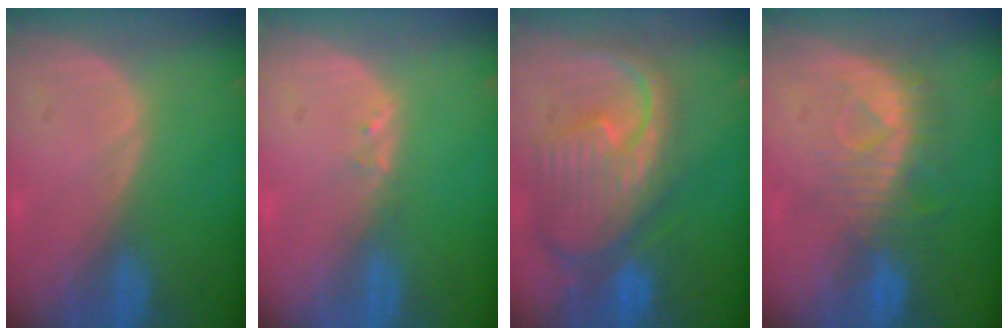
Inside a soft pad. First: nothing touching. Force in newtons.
{"total": 1.0, "press": 1.0, "slide": 0.2}
{"total": 12.3, "press": 10.7, "slide": 6.1}
{"total": 8.2, "press": 7.4, "slide": 3.6}